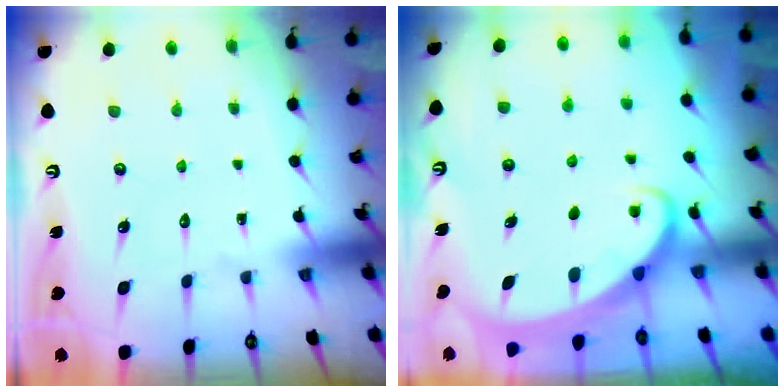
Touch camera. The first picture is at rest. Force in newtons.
{"total": 2.2, "press": 2.2, "slide": 0.0}